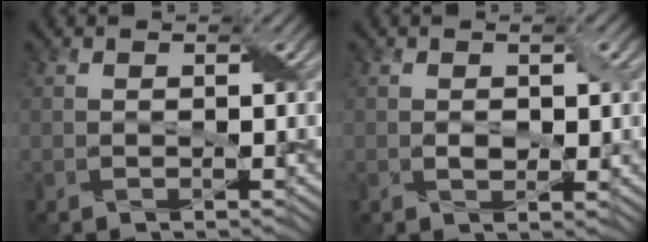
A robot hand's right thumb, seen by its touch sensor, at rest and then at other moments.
{"total": 2.1, "force": [0.1, 1.2, 1.7], "torque": [-0.033, -0.004, 0.006]}